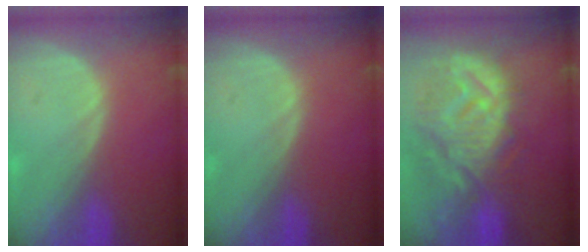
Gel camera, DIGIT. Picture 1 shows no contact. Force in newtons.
{"total": 0.0}
{"total": 12.6, "press": 11.2, "slide": 5.8}